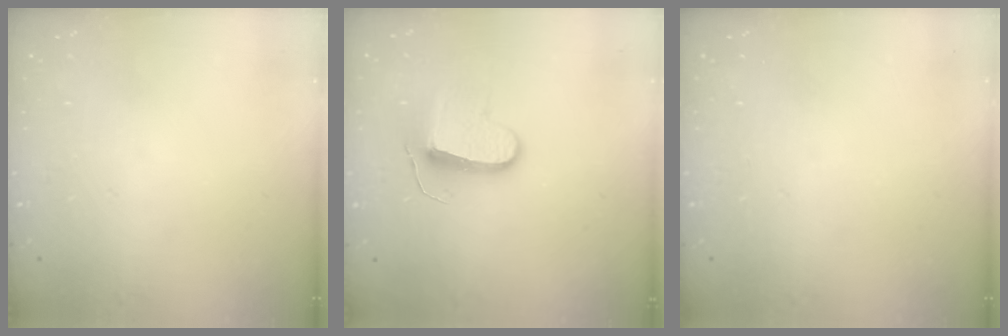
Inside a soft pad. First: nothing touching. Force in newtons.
{"total": 9.9, "press": 9.8, "slide": 0.6}
{"total": 0.0}